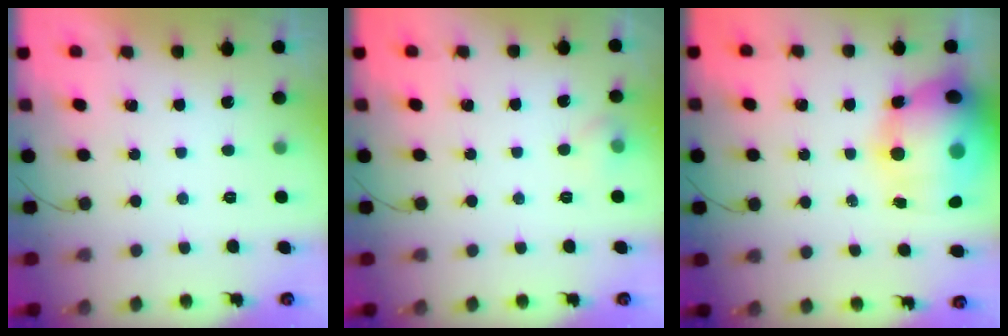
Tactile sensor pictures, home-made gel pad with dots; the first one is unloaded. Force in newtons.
{"total": 5.3, "press": 5.1, "slide": 1.5}
{"total": 23.4, "press": 22.8, "slide": 5.3}